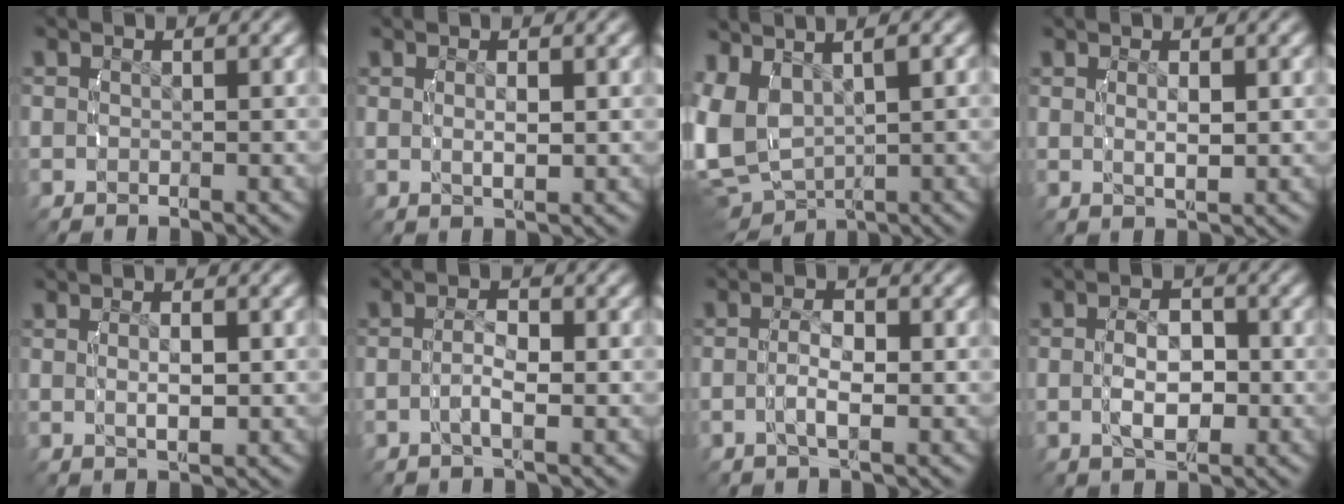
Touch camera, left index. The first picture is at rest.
{"total": 1.6, "force": [0.6, 0.2, 1.5], "torque": [-0.021, -0.004, 0.014]}
{"total": 10.3, "force": [-0.4, 8.7, 5.5], "torque": [-0.175, -0.050, 0.010]}
{"total": 1.9, "force": [0.7, 0.3, 1.7], "torque": [-0.024, -0.004, 0.017]}
{"total": 2.1, "force": [0.3, 0.6, 2.0], "torque": [-0.029, -0.002, 0.010]}
{"total": 2.0, "force": [-0.6, 0.4, 1.9], "torque": [-0.036, 0.001, -0.011]}
{"total": 2.3, "force": [-0.5, 0.6, 2.2], "torque": [-0.041, 0.001, -0.010]}
{"total": 4.0, "force": [-0.5, 2.1, 3.3], "torque": [-0.052, 0.000, -0.008]}